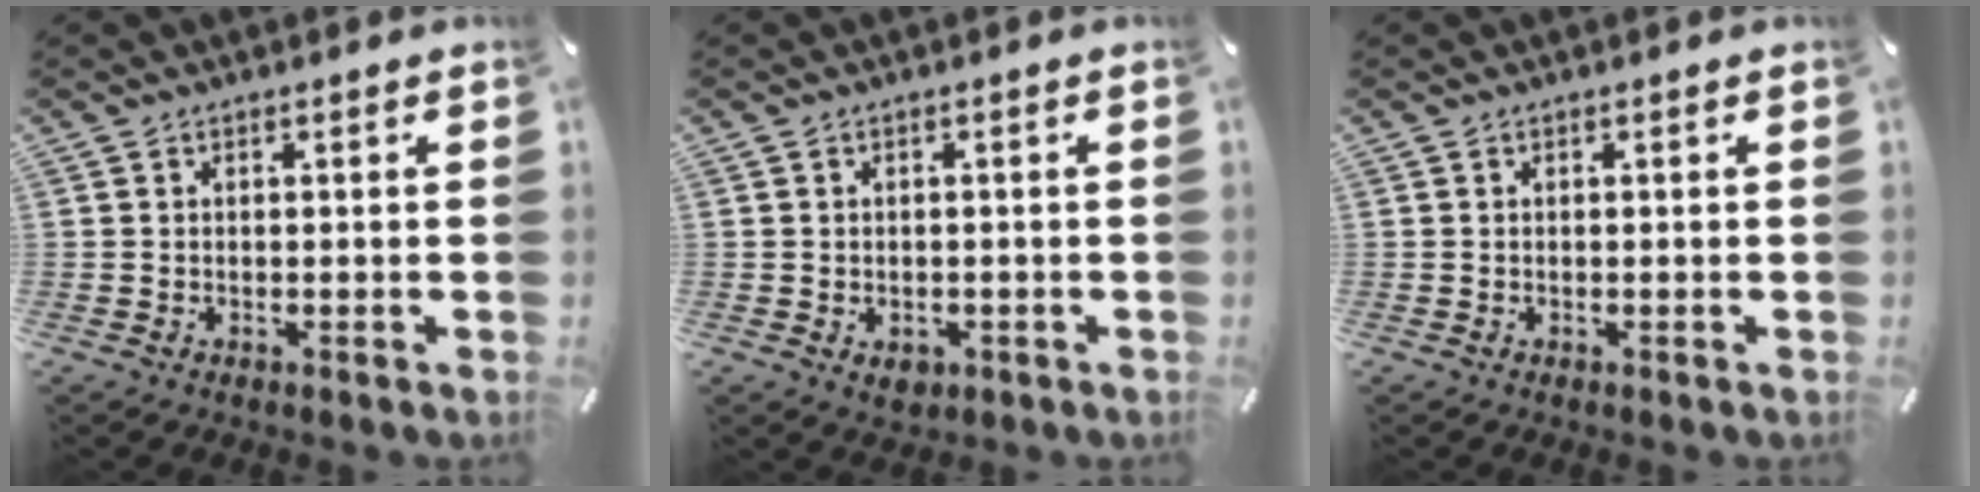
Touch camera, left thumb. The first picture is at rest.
{"total": 2.5, "force": [-1.0, 1.8, 1.4], "torque": [-0.025, 0.002, -0.016]}
{"total": 0.0}